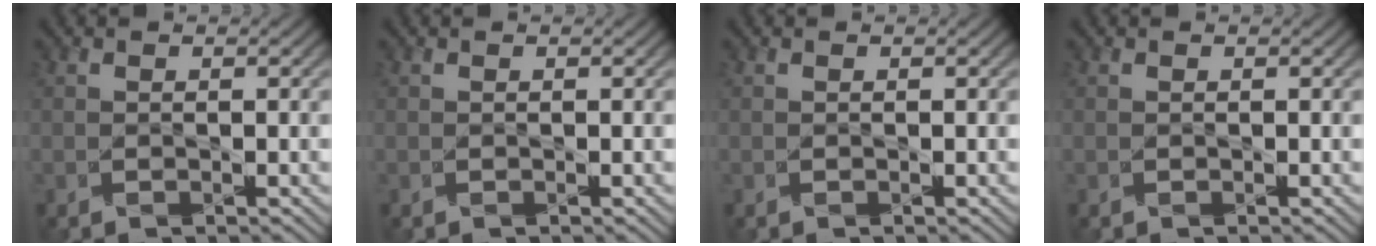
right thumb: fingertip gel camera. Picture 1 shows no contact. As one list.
[{"total": 0.0}, {"total": 0.0}, {"total": 0.0}]